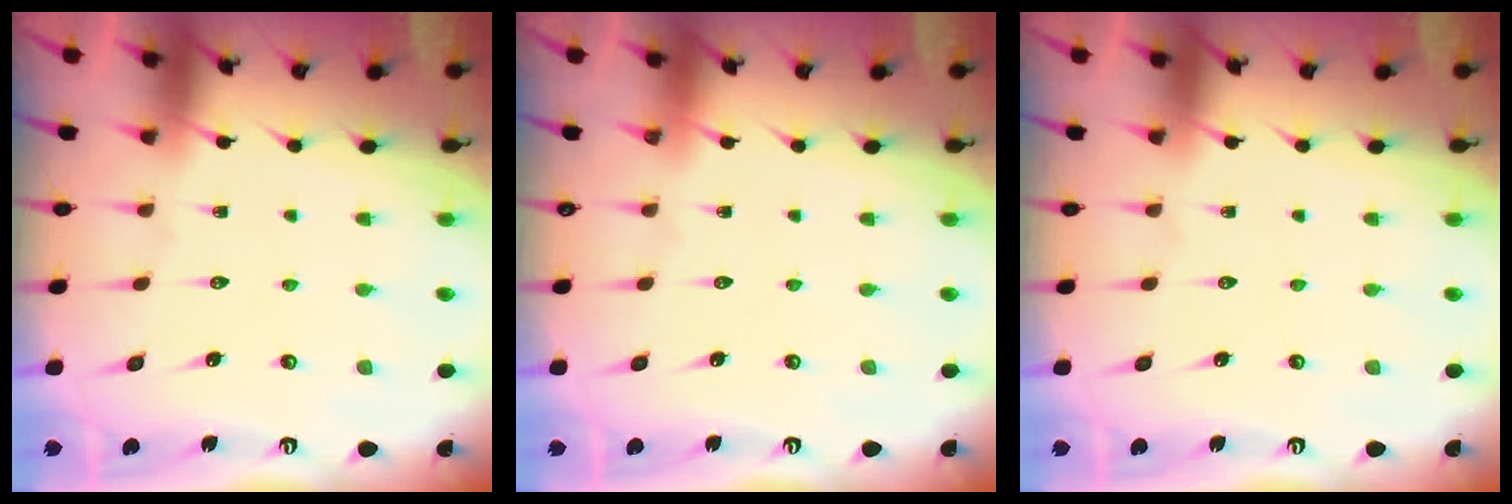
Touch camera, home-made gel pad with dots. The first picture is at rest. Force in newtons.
{"total": 0.0}
{"total": 0.0}